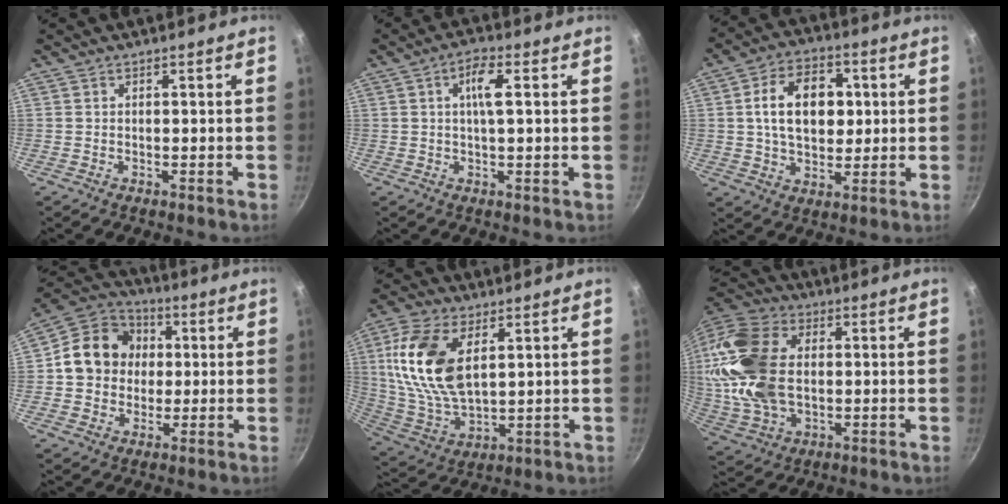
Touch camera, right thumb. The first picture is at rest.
{"total": 5.0, "force": [1.0, 1.4, 4.8], "torque": [-0.091, 0.007, 0.015]}
{"total": 13.9, "force": [2.1, 9.4, 10.1], "torque": [-0.136, 0.008, 0.029]}
{"total": 13.3, "force": [1.3, 11.7, 6.2], "torque": [-0.073, 0.021, 0.005]}
{"total": 17.4, "force": [5.0, 9.5, 13.7], "torque": [-0.263, -0.013, 0.107]}
{"total": 20.5, "force": [1.6, 13.4, 15.4], "torque": [-0.297, 0.014, 0.028]}